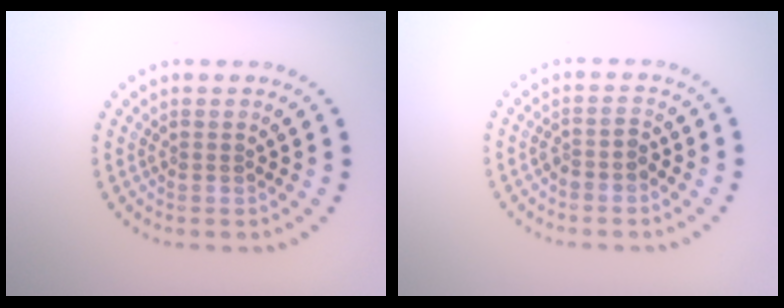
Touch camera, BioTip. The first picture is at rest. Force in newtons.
{"total": 1.5, "press": 1.2, "slide": 0.8}